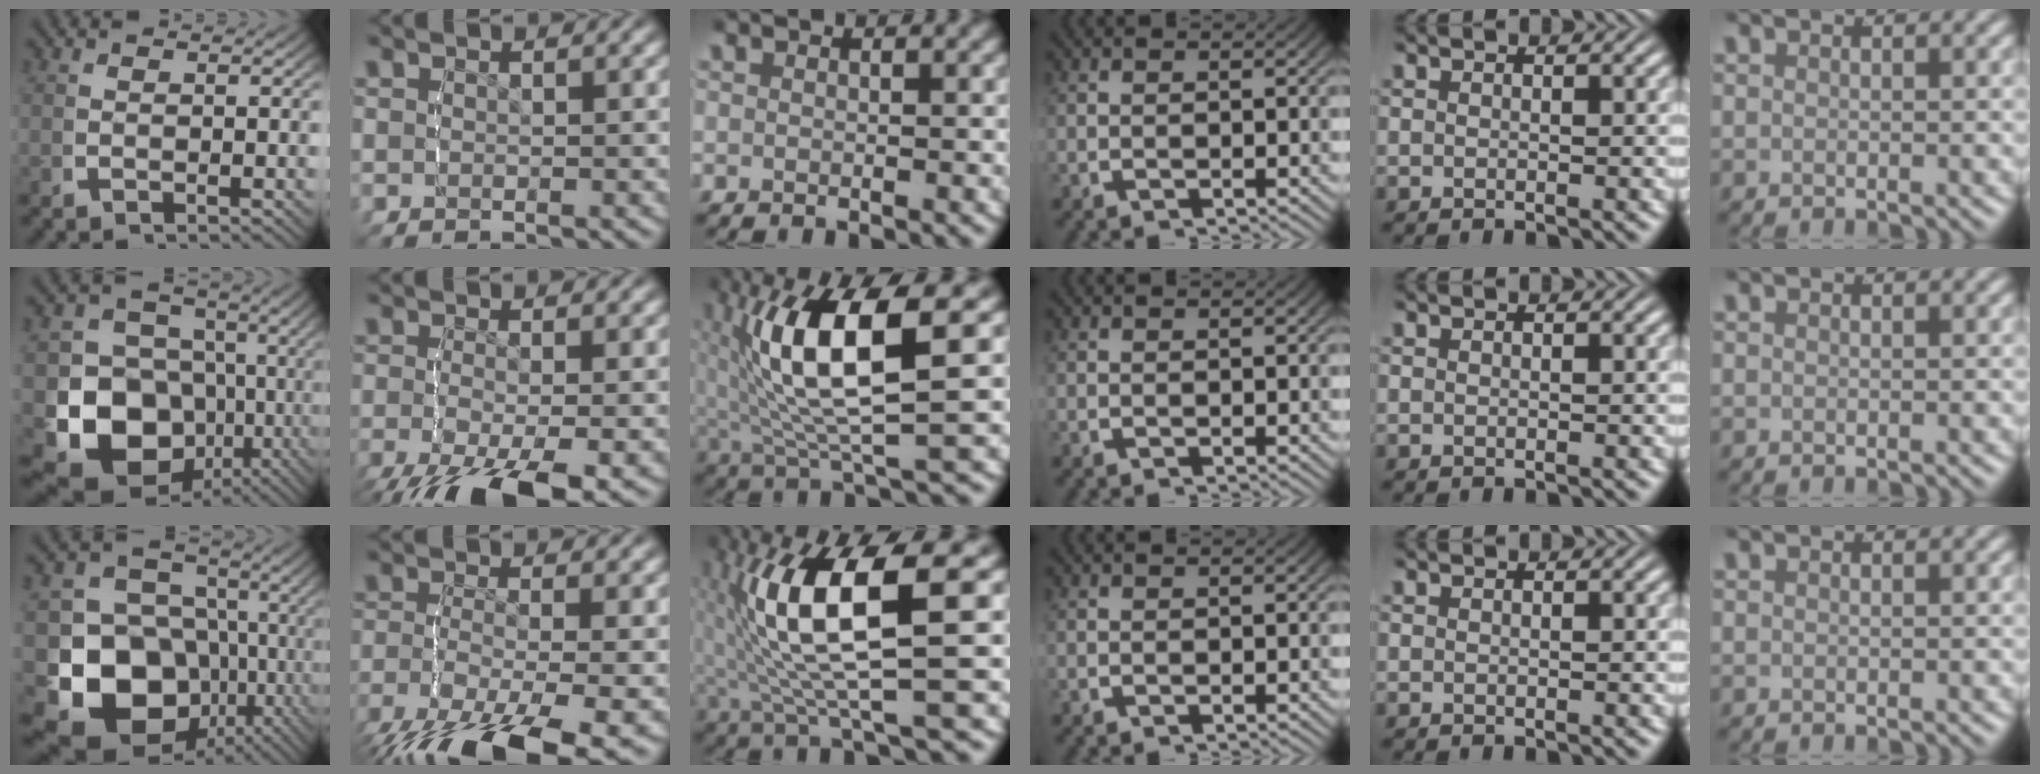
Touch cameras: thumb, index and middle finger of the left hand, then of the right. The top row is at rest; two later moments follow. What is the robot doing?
{"motion": "lift_and_place", "object": "bandage"}